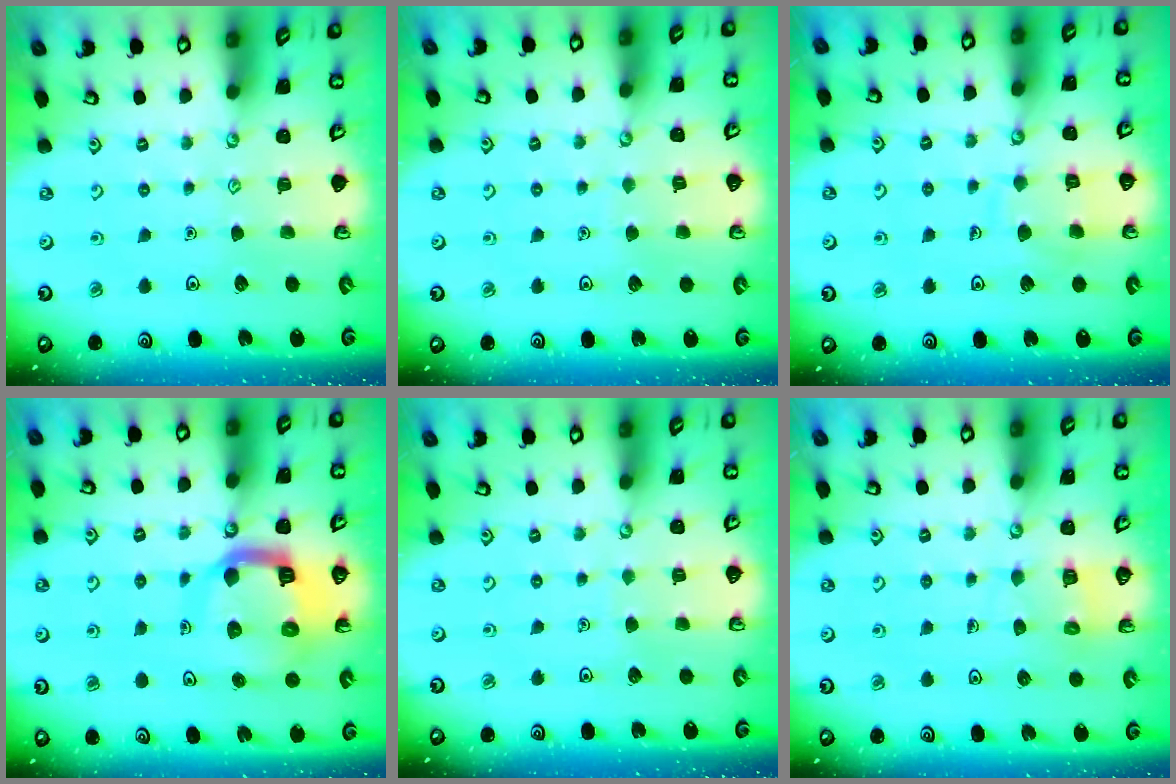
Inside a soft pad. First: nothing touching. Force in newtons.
{"total": 2.5, "press": 2.5, "slide": 0.3}
{"total": 8.6, "press": 8.6, "slide": 0.8}
{"total": 13.8, "press": 13.7, "slide": 1.7}
{"total": 1.5, "press": 1.5, "slide": 0.2}
{"total": 5.3, "press": 5.3, "slide": 0.5}